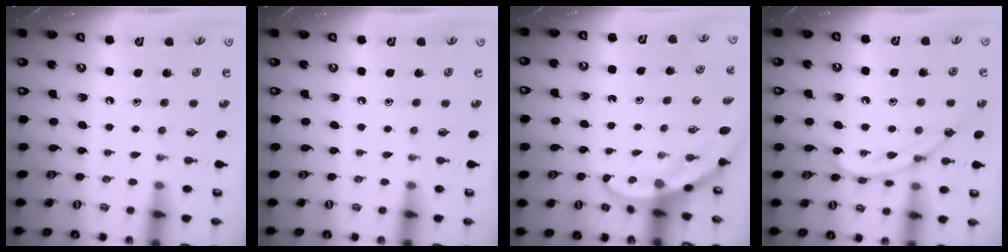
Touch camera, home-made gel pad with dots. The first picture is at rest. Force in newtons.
{"total": 0.0}
{"total": 3.2, "press": 3.2, "slide": 0.2}
{"total": 9.3, "press": 9.3, "slide": 0.7}